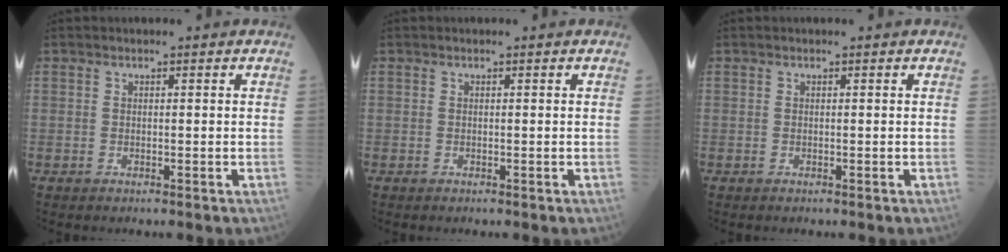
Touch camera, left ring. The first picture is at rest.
{"total": 0.0}
{"total": 0.0}